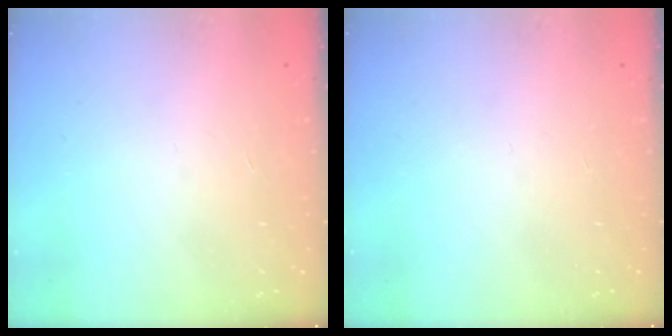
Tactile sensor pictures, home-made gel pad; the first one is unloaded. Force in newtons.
{"total": 0.0}